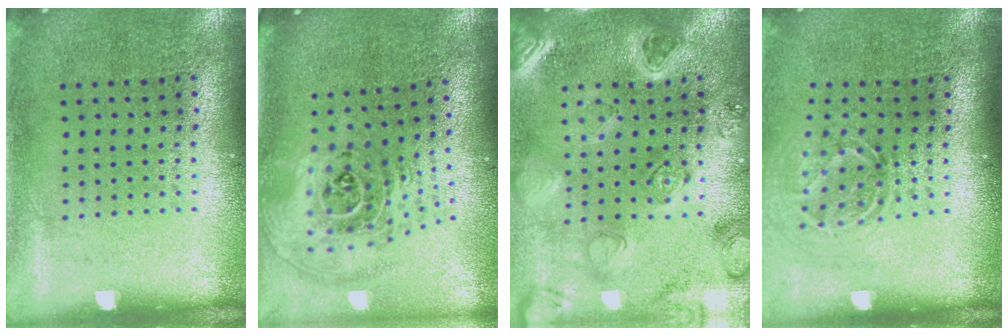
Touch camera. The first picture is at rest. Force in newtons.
{"total": 2.6, "press": 1.9, "slide": 1.8}
{"total": 2.3, "press": 2.2, "slide": 0.3}
{"total": 1.6, "press": 1.2, "slide": 1.1}